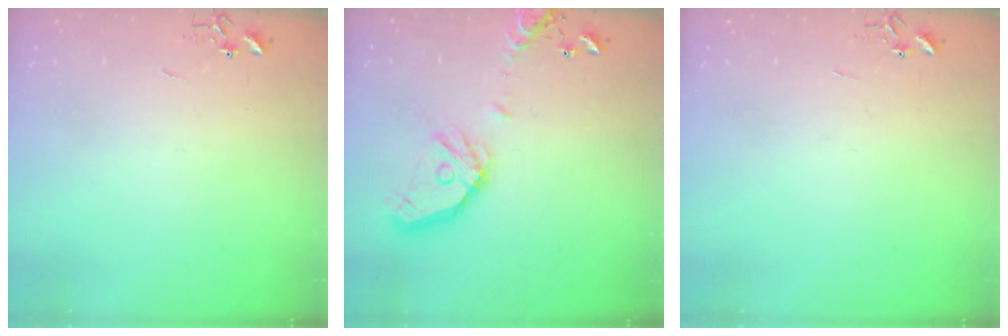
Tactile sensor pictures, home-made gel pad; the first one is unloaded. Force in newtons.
{"total": 15.7, "press": 15.4, "slide": 2.5}
{"total": 0.0}